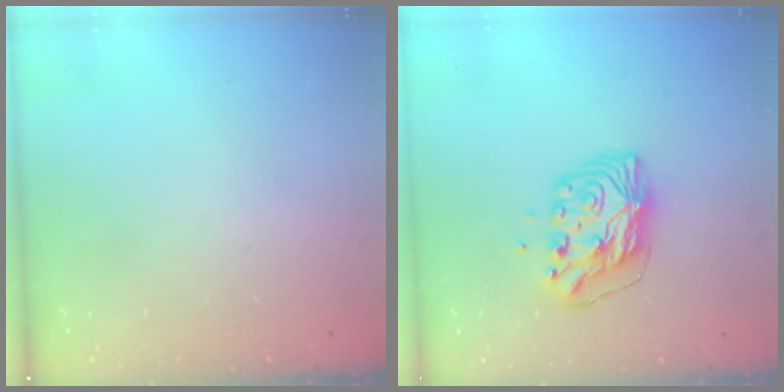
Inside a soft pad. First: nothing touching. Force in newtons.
{"total": 9.3, "press": 9.3, "slide": 0.8}